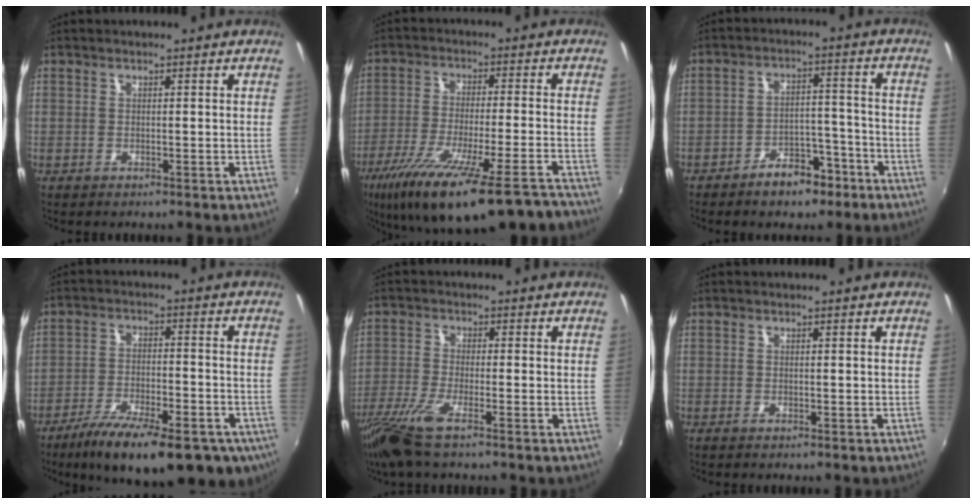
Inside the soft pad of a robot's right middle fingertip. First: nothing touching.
{"total": 22.0, "force": [-16.6, 2.8, 14.2], "torque": [-0.255, -0.068, -0.260]}
{"total": 7.8, "force": [-5.6, 4.0, 3.7], "torque": [-0.070, 0.020, -0.073]}
{"total": 21.4, "force": [-14.5, 7.3, 14.0], "torque": [-0.240, -0.049, -0.209]}
{"total": 8.7, "force": [-6.0, 1.2, 6.1], "torque": [-0.147, -0.028, -0.120]}
{"total": 0.7, "force": [-0.6, 0.1, 0.3], "torque": [-0.007, -0.004, -0.012]}